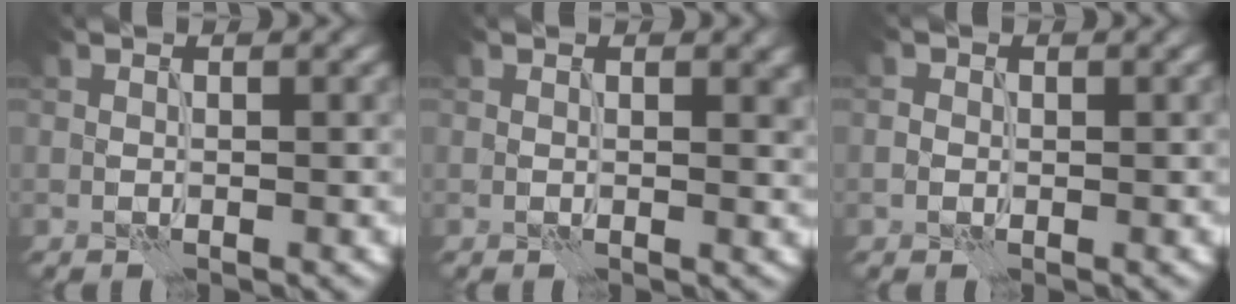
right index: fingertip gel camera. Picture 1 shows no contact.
{"total": 2.1, "force": [0.8, 1.0, 1.7], "torque": [-0.013, 0.001, 0.016]}
{"total": 0.7, "force": [-0.2, 0.6, 0.0], "torque": [-0.001, 0.000, -0.003]}